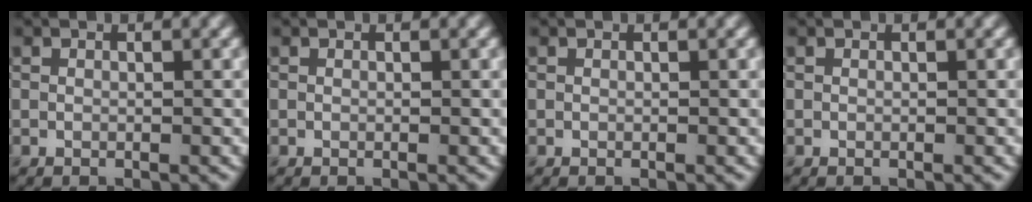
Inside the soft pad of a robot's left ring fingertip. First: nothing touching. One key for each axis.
{"total": 0.0}
{"total": 0.0}
{"total": 0.0}